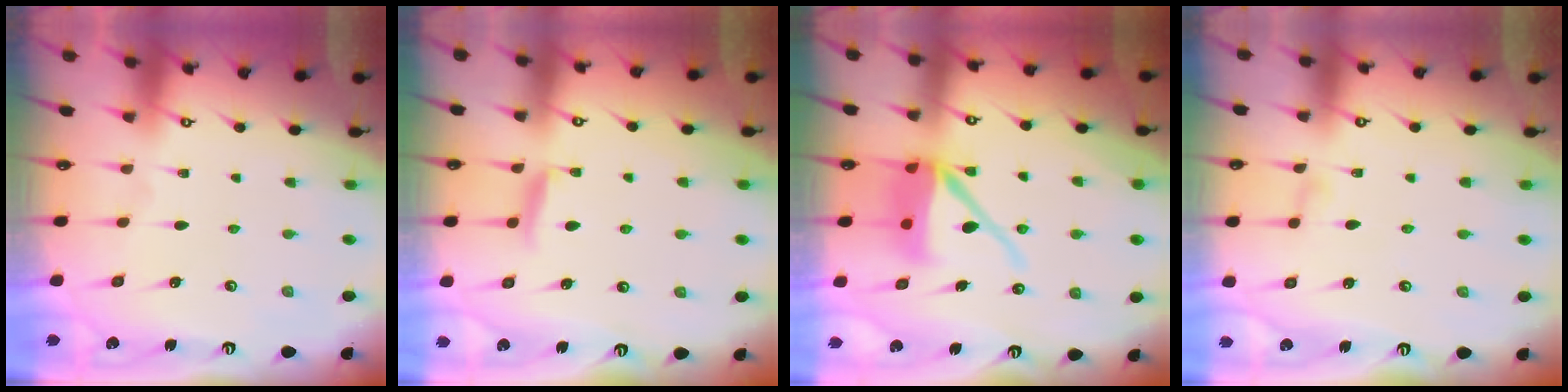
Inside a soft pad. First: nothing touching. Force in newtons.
{"total": 6.2, "press": 6.1, "slide": 1.0}
{"total": 11.5, "press": 11.4, "slide": 1.5}
{"total": 3.0, "press": 3.0, "slide": 0.4}